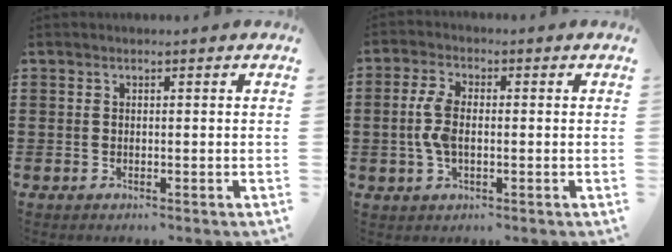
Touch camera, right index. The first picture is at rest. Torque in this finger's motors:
{"motor_torque": [0.35, 0.36, 0.20, 0.07]}